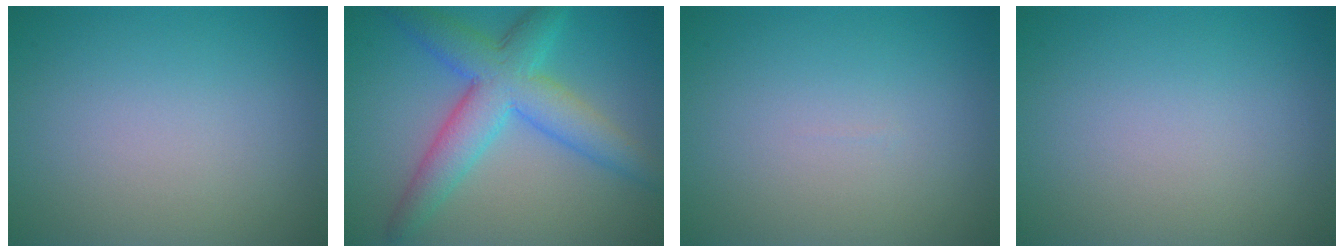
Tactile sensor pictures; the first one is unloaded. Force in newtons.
{"total": 6.9, "press": 6.9, "slide": 0.1}
{"total": 0.0}
{"total": 0.0}